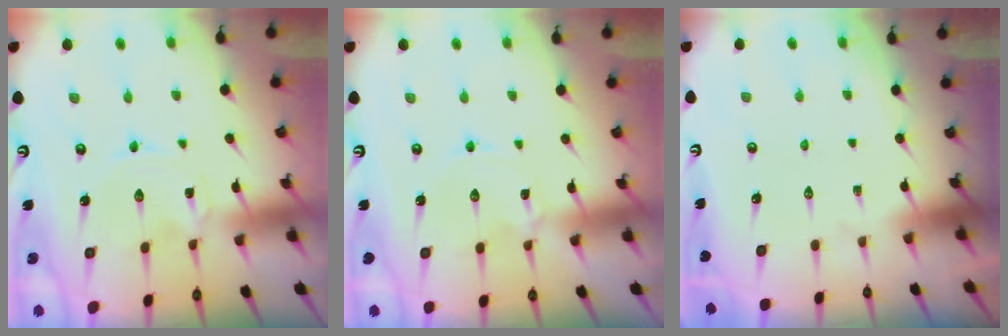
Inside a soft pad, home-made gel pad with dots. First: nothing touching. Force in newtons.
{"total": 1.3, "press": 1.3, "slide": 0.3}
{"total": 0.0}